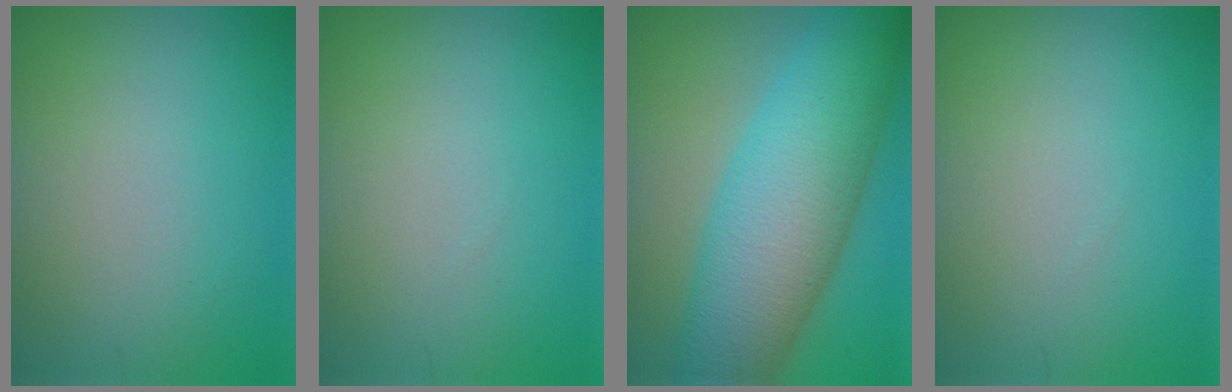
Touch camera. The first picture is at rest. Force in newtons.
{"total": 0.0}
{"total": 11.7, "press": 11.7, "slide": 0.1}
{"total": 0.0}